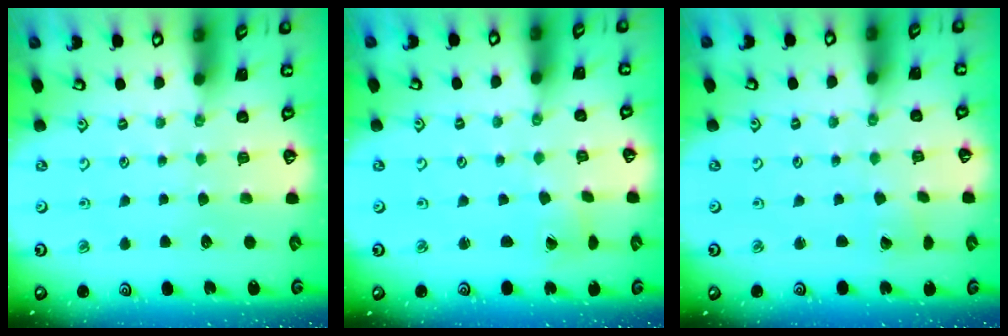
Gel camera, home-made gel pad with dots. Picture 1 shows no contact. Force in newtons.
{"total": 1.5, "press": 1.5, "slide": 0.0}
{"total": 1.1, "press": 1.1, "slide": 0.1}